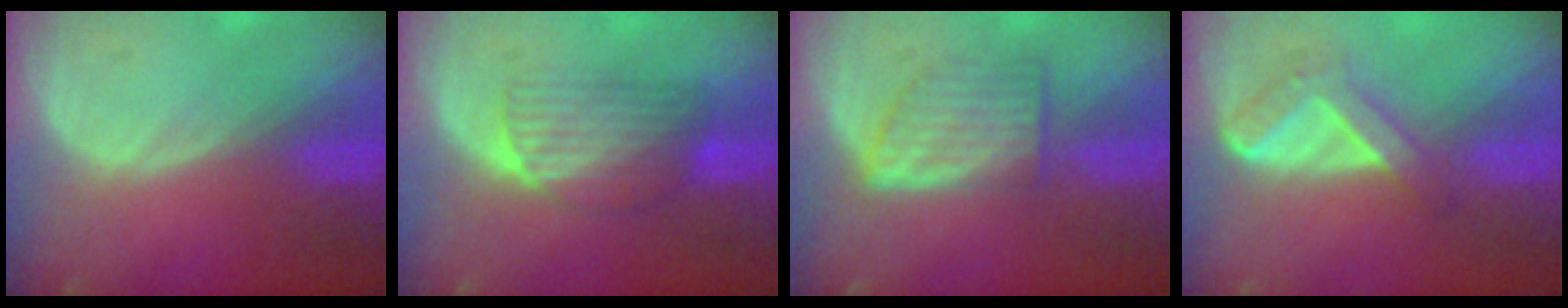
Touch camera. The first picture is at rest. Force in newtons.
{"total": 6.5, "press": 5.9, "slide": 2.6}
{"total": 6.2, "press": 5.9, "slide": 1.9}
{"total": 5.6, "press": 4.7, "slide": 3.0}